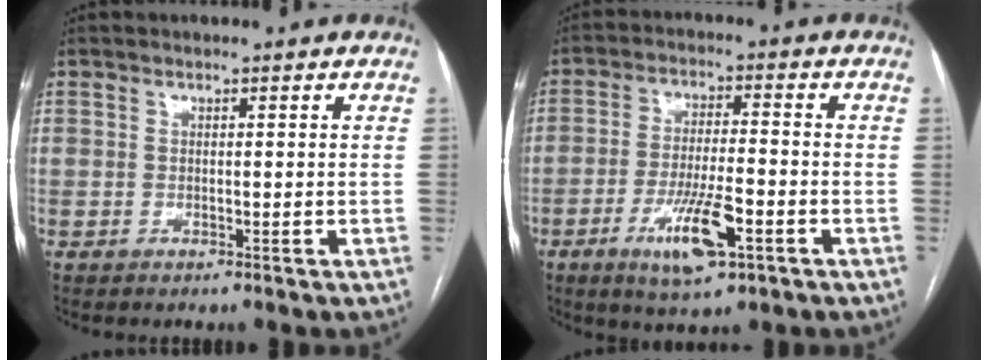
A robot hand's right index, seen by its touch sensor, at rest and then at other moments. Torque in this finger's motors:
{"motor_torque": [0.42, 0.05, 0.23, 0.08]}